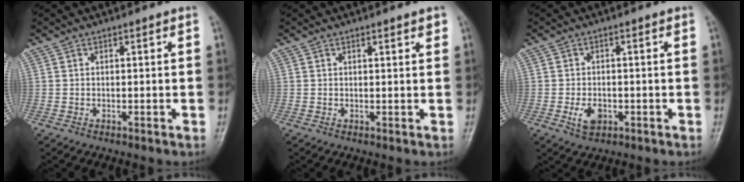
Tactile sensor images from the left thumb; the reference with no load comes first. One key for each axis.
{"total": 1.5, "fx": 1.1, "fy": 0.3, "fz": 1.1, "tx": -0.013, "ty": -0.005, "tz": 0.013}
{"total": 3.8, "fx": -1.2, "fy": 2.6, "fz": 2.6, "tx": -0.043, "ty": 0.000, "tz": -0.017}